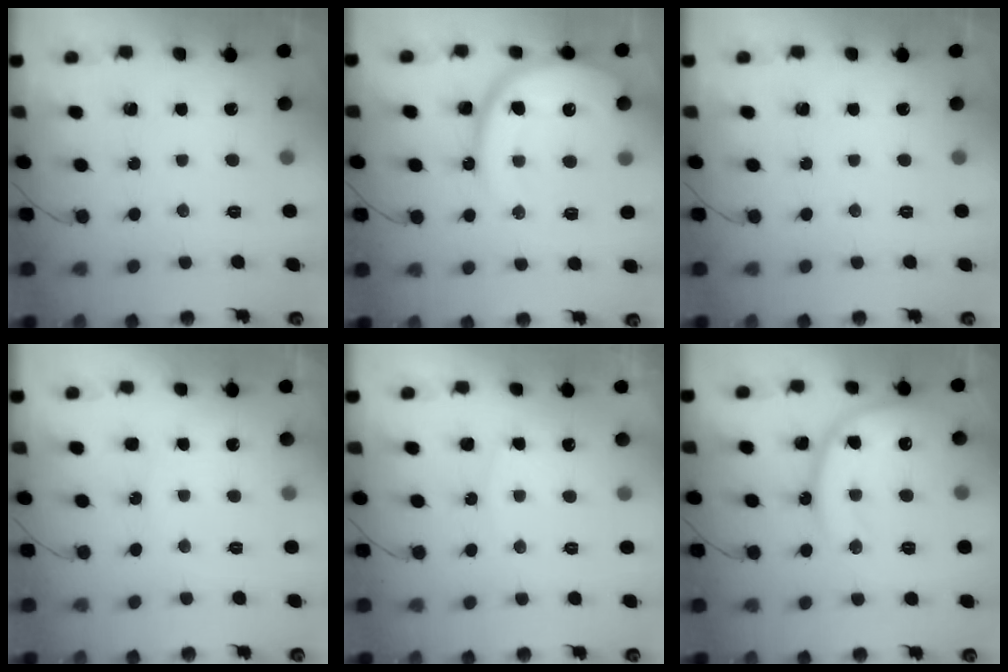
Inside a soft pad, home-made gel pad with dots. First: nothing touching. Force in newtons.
{"total": 15.4, "press": 15.3, "slide": 1.6}
{"total": 0.0}
{"total": 4.2, "press": 4.2, "slide": 0.4}
{"total": 5.1, "press": 5.1, "slide": 0.6}
{"total": 16.1, "press": 16.1, "slide": 1.3}